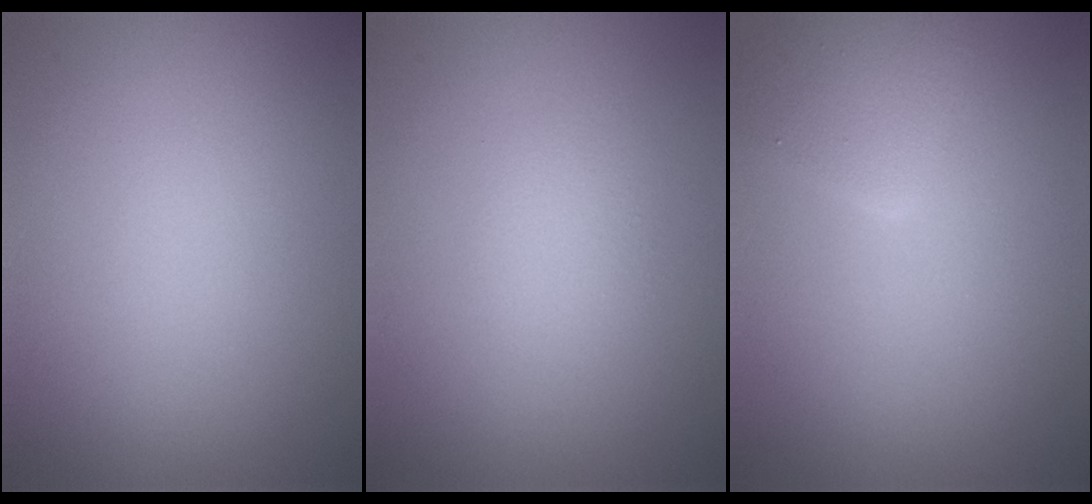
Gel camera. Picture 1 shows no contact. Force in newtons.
{"total": 1.1, "press": 1.1, "slide": 0.1}
{"total": 2.8, "press": 2.8, "slide": 0.1}